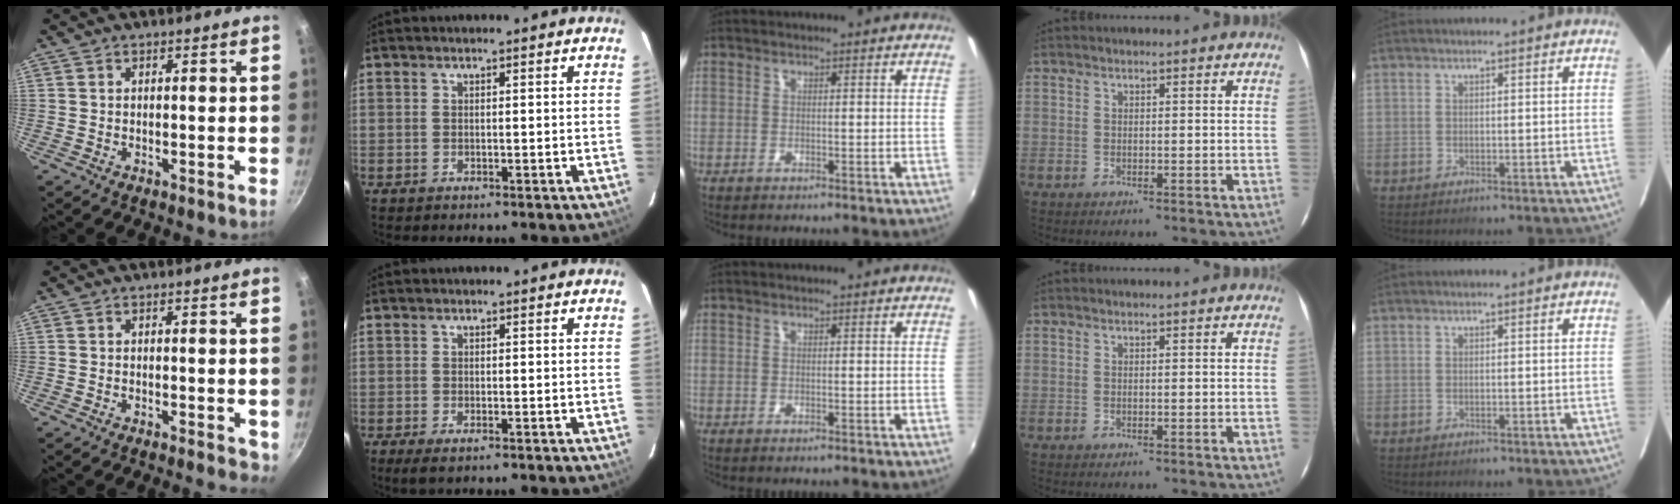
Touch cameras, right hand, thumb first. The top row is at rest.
{"thumb": {"total": 2.3, "force": [-0.7, 0.9, 2.0], "torque": [-0.026, -0.005, -0.010]}, "index": {"total": 2.8, "force": [-1.9, 0.8, 1.9], "torque": [-0.043, -0.011, -0.033]}}